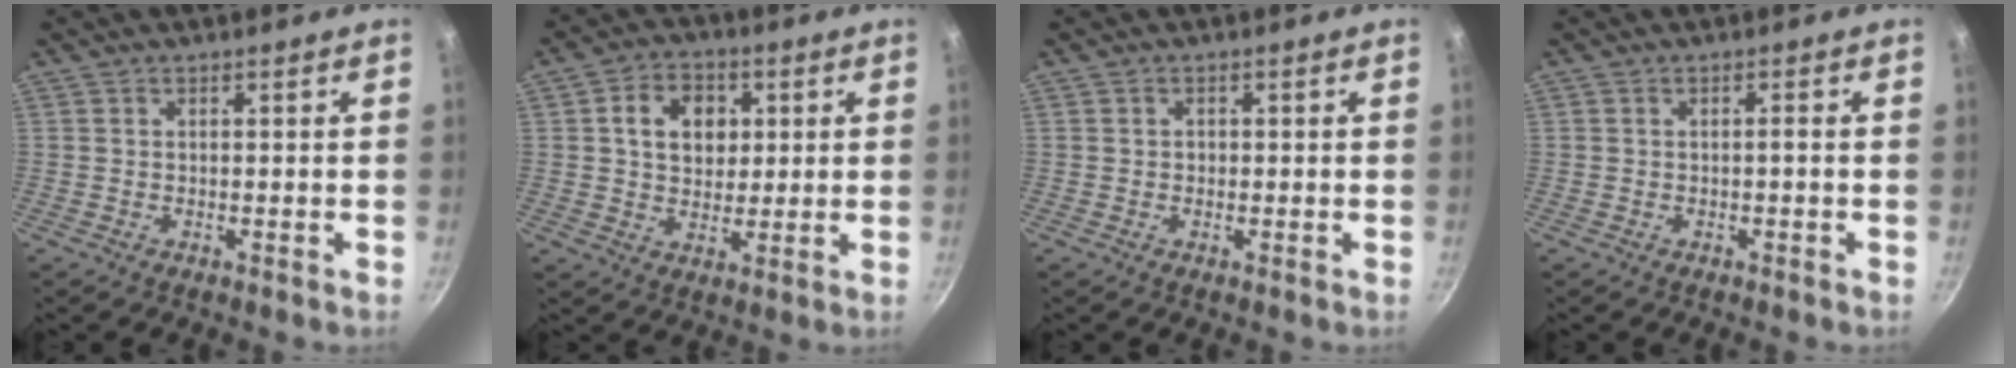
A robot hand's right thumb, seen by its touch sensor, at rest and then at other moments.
{"total": 9.2, "force": [2.2, 7.1, 5.4], "torque": [-0.061, 0.003, 0.030]}
{"total": 0.7, "force": [-0.1, 0.7, 0.2], "torque": [0.000, 0.003, -0.001]}
{"total": 0.8, "force": [-0.3, 0.2, 0.7], "torque": [-0.020, 0.007, -0.004]}